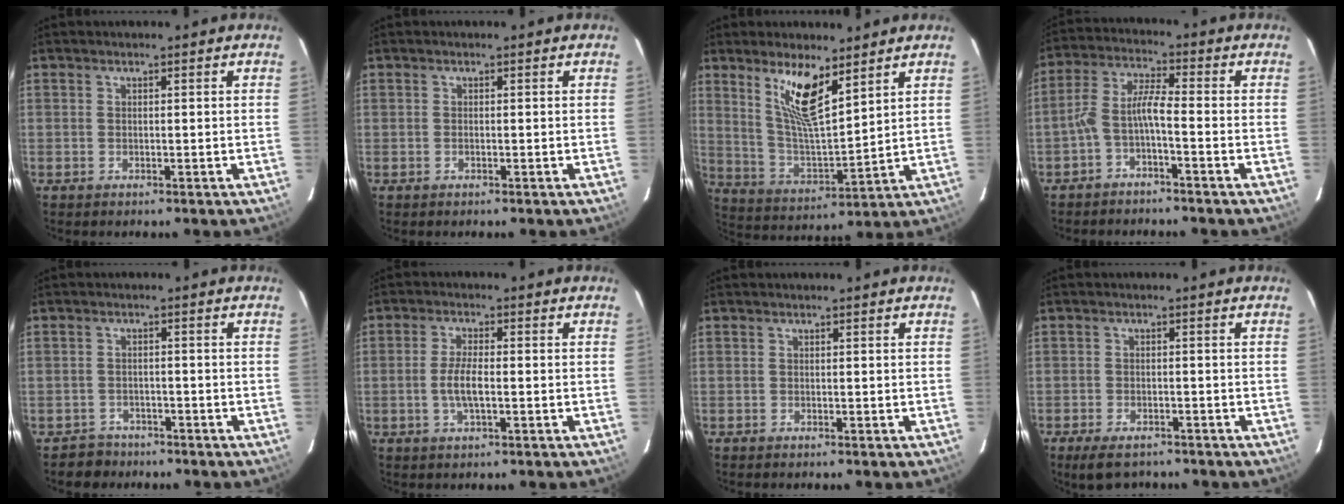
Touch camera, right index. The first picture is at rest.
{"total": 0.0}
{"total": 11.4, "force": [7.0, 2.7, 8.6], "torque": [-0.164, -0.005, 0.145]}
{"total": 5.3, "force": [-2.6, 0.9, 4.5], "torque": [-0.111, 0.018, -0.051]}
{"total": 3.6, "force": [-2.7, 2.4, -0.5], "torque": [0.000, 0.018, -0.042]}
{"total": 4.5, "force": [-1.0, 1.3, 4.2], "torque": [-0.084, -0.003, -0.017]}
{"total": 0.0}
{"total": 6.2, "force": [-4.8, 2.6, 2.8], "torque": [-0.071, -0.011, -0.078]}